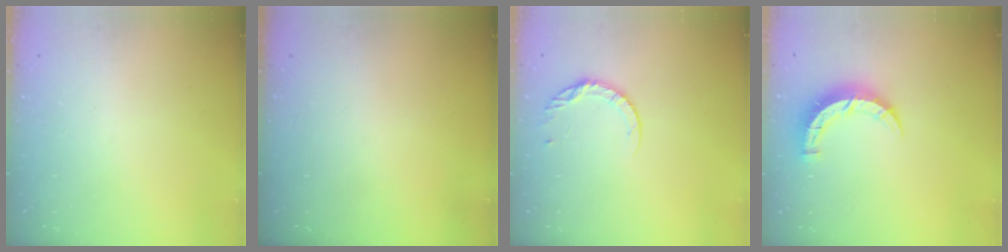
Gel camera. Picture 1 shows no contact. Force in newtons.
{"total": 0.0}
{"total": 7.9, "press": 7.8, "slide": 0.9}
{"total": 7.5, "press": 7.5, "slide": 0.5}